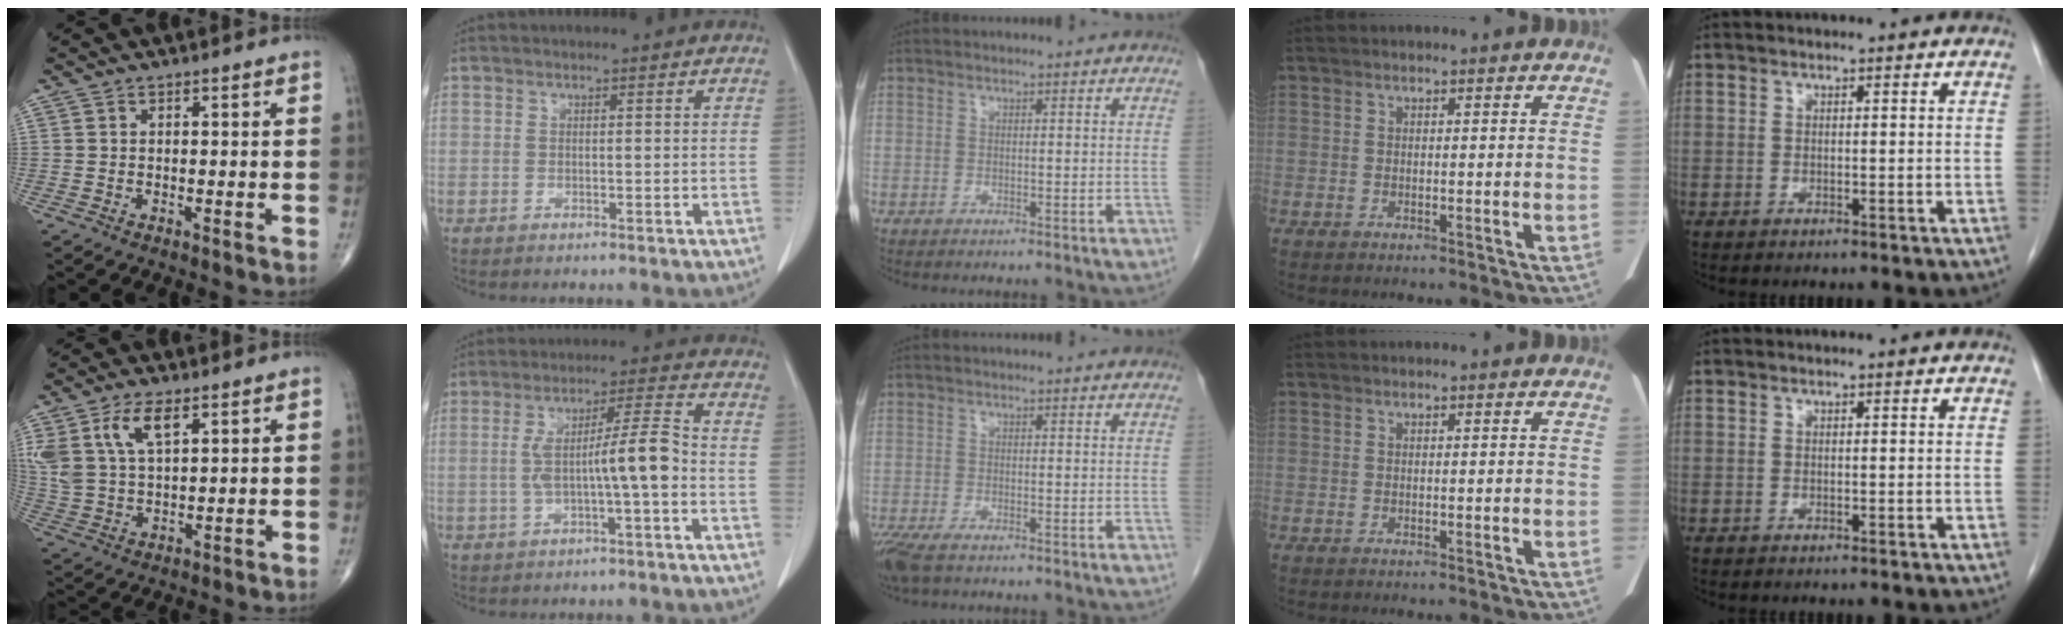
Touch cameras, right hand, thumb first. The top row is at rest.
{"thumb": {"total": 10.0, "force": [4.8, 4.8, 7.4], "torque": [-0.158, -0.008, 0.102]}, "index": {"total": 8.0, "force": [-1.4, 0.1, 7.8], "torque": [-0.142, 0.021, -0.021]}, "middle": {"total": 4.3, "force": [-3.0, 1.4, 2.8], "torque": [-0.060, -0.014, -0.053]}}